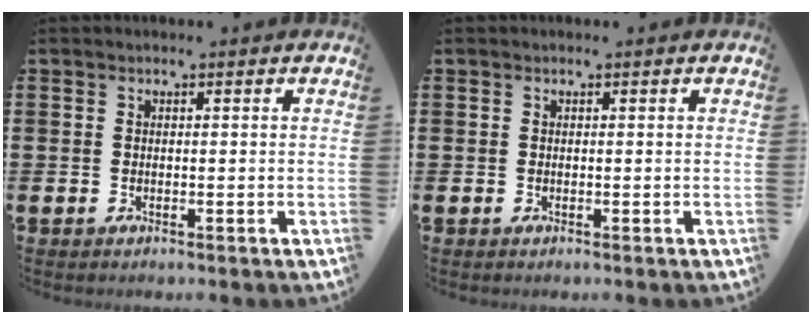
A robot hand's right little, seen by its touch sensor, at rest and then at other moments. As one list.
[{"total": 0.0}]